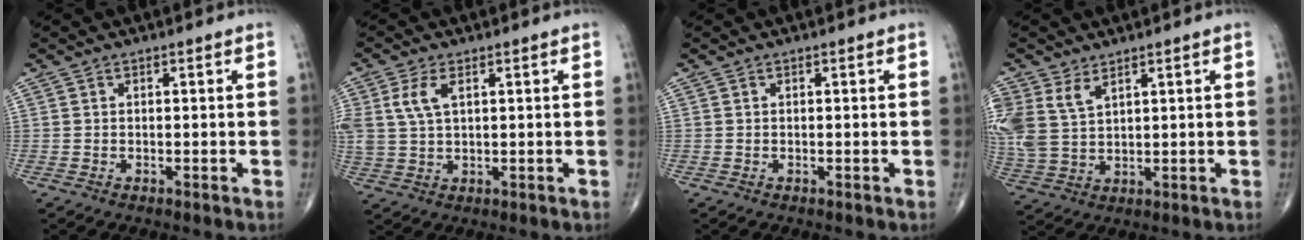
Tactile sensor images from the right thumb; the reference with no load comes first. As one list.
[{"total": 6.0, "force": [2.1, 3.2, 4.6], "torque": [-0.110, 0.002, 0.046]}, {"total": 0.0}, {"total": 8.0, "force": [4.2, 4.5, 5.0], "torque": [-0.115, -0.009, 0.096]}]